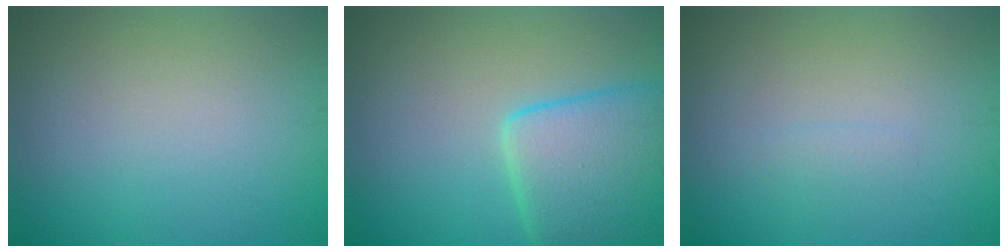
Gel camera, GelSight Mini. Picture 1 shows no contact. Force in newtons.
{"total": 7.8, "press": 7.8, "slide": 0.5}
{"total": 0.7, "press": 0.7, "slide": 0.1}